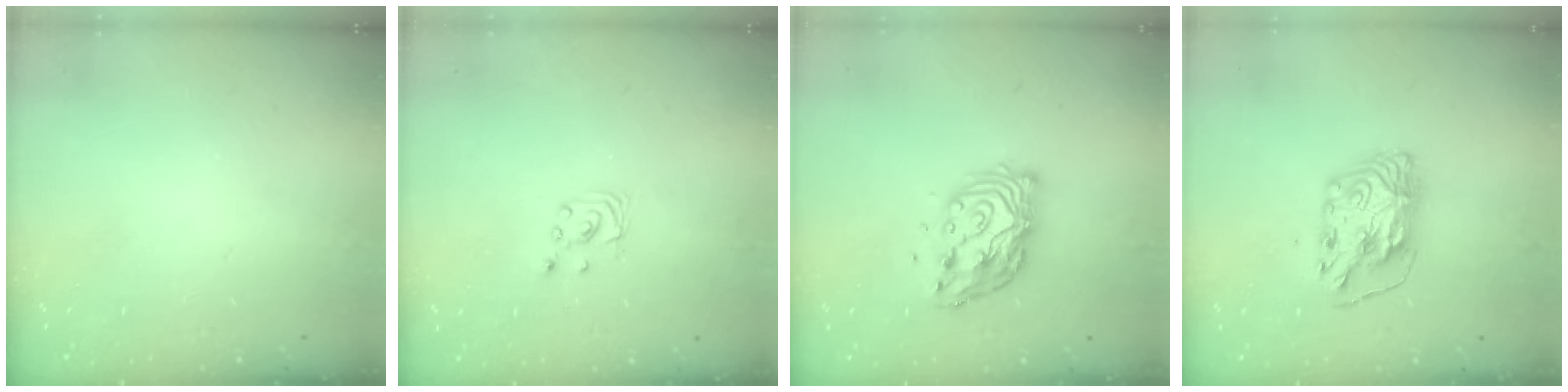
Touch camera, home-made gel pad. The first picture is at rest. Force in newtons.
{"total": 2.2, "press": 2.2, "slide": 0.2}
{"total": 13.8, "press": 13.7, "slide": 1.6}
{"total": 8.8, "press": 8.8, "slide": 0.8}